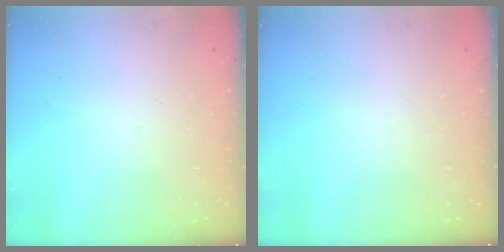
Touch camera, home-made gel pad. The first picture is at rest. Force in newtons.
{"total": 0.0}